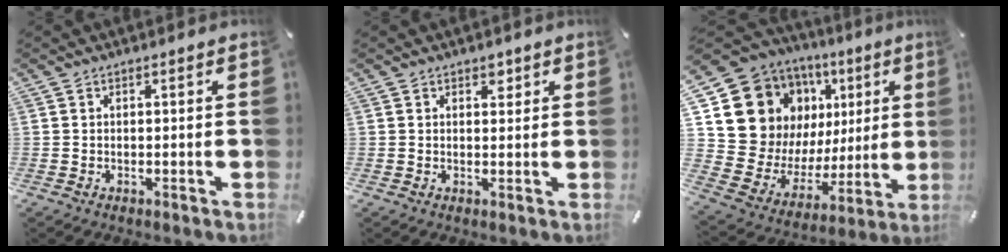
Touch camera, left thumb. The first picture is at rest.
{"total": 1.9, "force": [1.0, 1.3, 0.8], "torque": [-0.002, -0.004, 0.014]}
{"total": 18.4, "force": [7.7, 14.8, 7.8], "torque": [-0.130, -0.067, 0.162]}